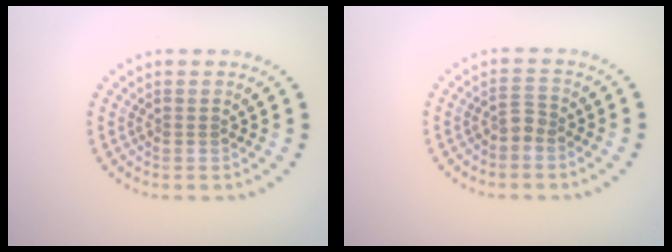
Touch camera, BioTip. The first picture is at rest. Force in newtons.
{"total": 1.4, "press": 1.1, "slide": 0.9}